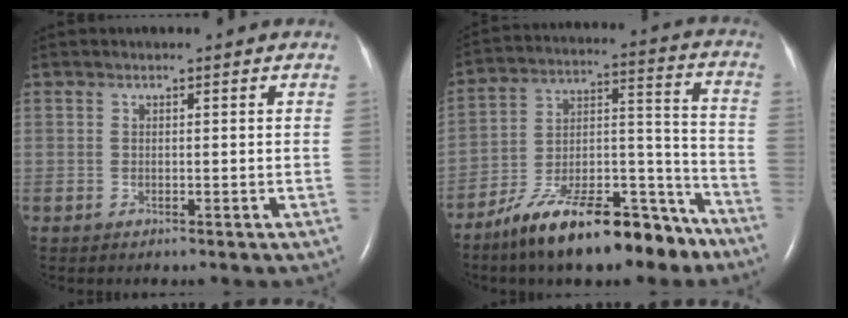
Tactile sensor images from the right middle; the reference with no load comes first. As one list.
[{"total": 19.6, "force": [-14.8, 5.9, 11.3], "torque": [-0.171, 0.035, -0.244]}]